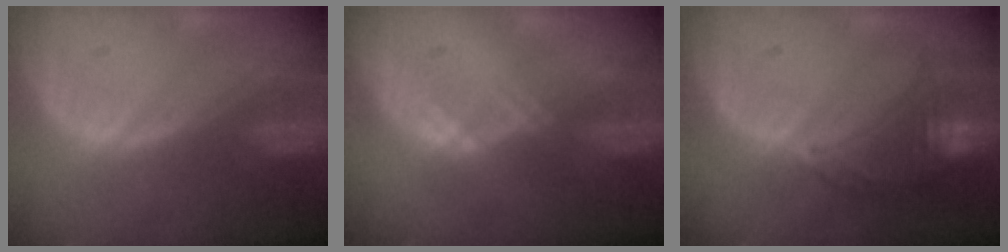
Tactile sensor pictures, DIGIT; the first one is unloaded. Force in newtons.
{"total": 1.5, "press": 1.3, "slide": 0.8}
{"total": 7.6, "press": 7.2, "slide": 2.5}